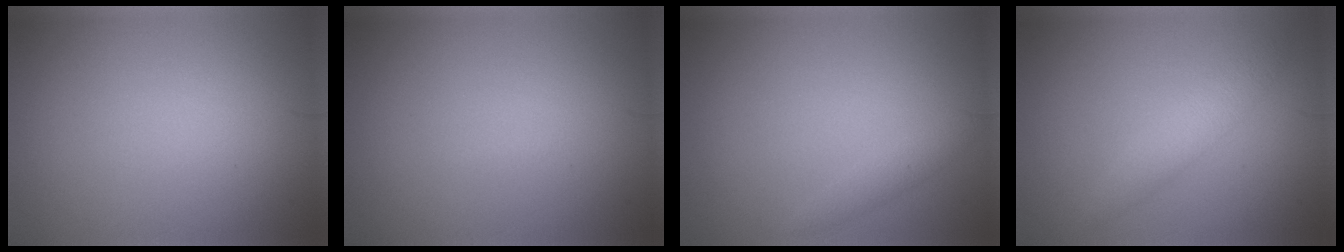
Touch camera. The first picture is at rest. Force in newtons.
{"total": 0.0}
{"total": 1.1, "press": 1.1, "slide": 0.1}
{"total": 2.2, "press": 2.2, "slide": 0.1}